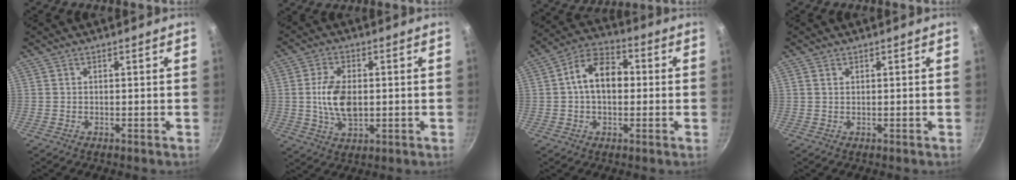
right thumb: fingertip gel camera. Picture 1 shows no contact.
{"total": 9.3, "force": [0.2, 5.5, 7.6], "torque": [-0.132, -0.002, 0.003]}
{"total": 11.4, "force": [0.8, 7.6, 8.5], "torque": [-0.112, 0.031, -0.003]}
{"total": 0.8, "force": [0.5, 0.5, 0.5], "torque": [-0.009, 0.001, 0.009]}